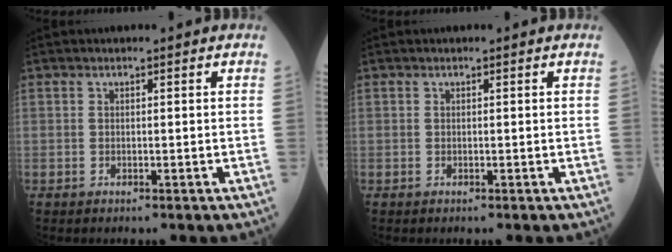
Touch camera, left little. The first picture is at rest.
{"total": 0.0}